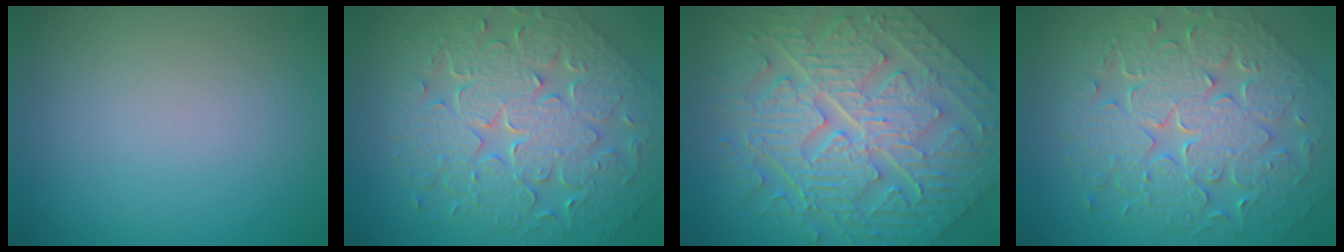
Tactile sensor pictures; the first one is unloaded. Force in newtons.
{"total": 9.0, "press": 6.7, "slide": 6.0}
{"total": 11.2, "press": 7.7, "slide": 8.2}
{"total": 9.0, "press": 6.7, "slide": 6.0}